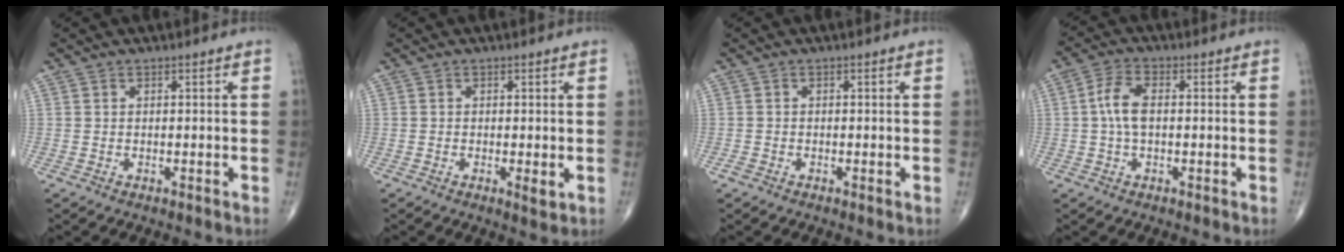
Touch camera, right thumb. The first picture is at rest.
{"total": 1.7, "force": [-0.3, 0.5, 1.6], "torque": [-0.030, -0.007, -0.006]}
{"total": 0.9, "force": [-0.6, 0.5, 0.5], "torque": [-0.008, -0.001, -0.013]}
{"total": 5.4, "force": [0.1, 2.7, 4.7], "torque": [-0.105, 0.014, -0.002]}